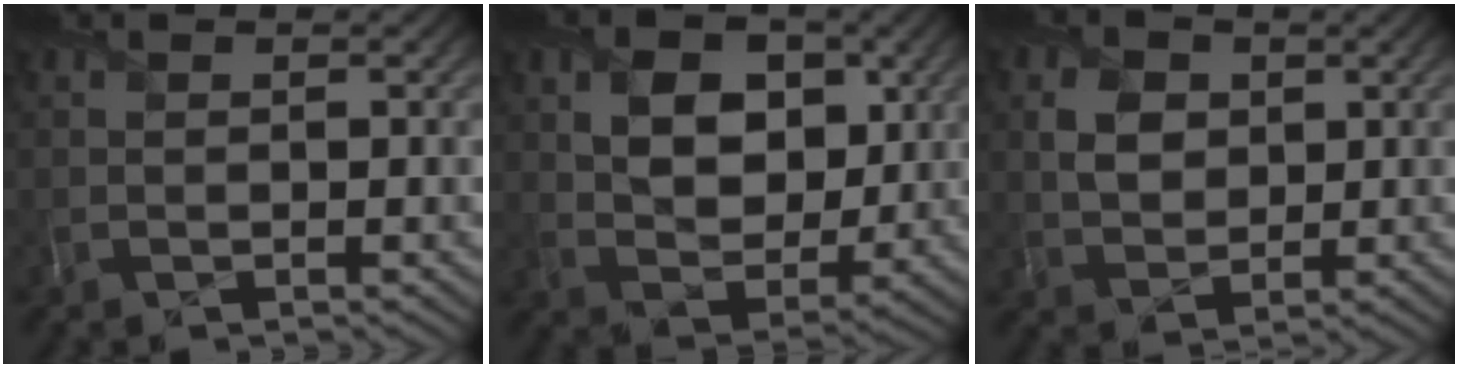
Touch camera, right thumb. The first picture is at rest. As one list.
[{"total": 9.0, "force": [2.8, 6.2, 5.8], "torque": [-0.113, -0.002, 0.039]}, {"total": 4.7, "force": [1.5, 3.7, 2.5], "torque": [-0.059, 0.003, 0.024]}]